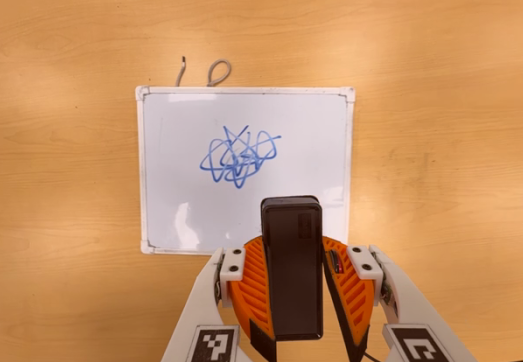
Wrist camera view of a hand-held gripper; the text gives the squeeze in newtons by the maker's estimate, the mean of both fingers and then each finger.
{"total": 6.6, "left": 6.7, "right": 6.5}